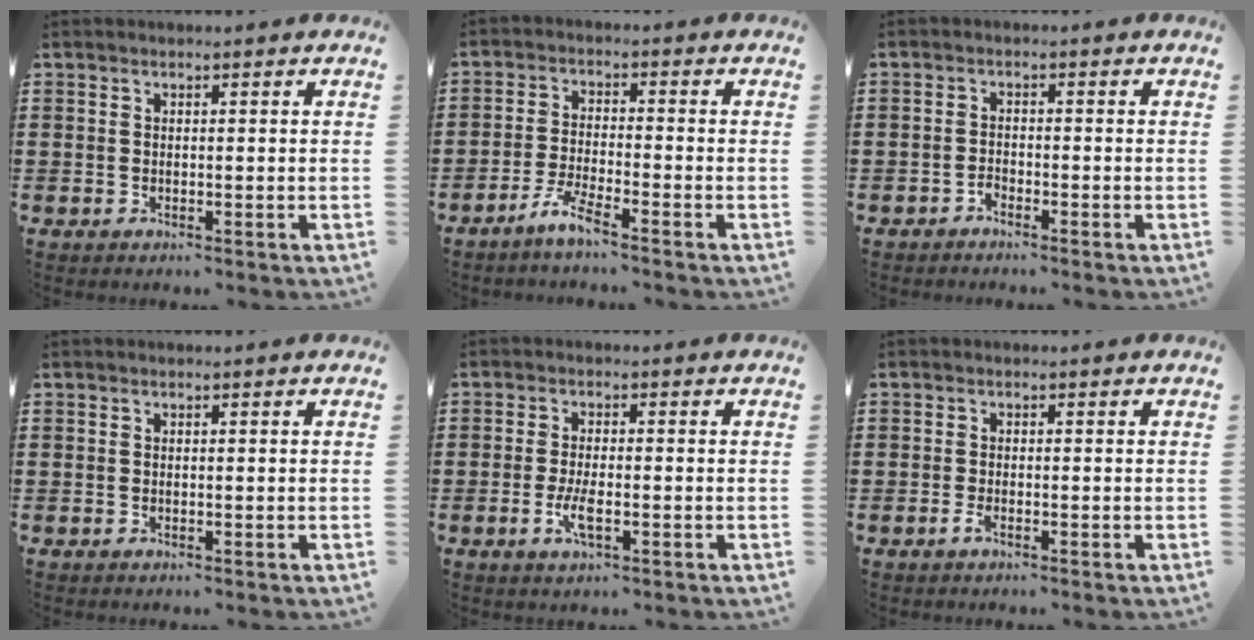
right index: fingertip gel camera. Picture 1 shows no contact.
{"total": 3.9, "force": [-3.2, -0.2, 2.3], "torque": [-0.062, -0.008, -0.066]}
{"total": 1.2, "force": [-1.2, 0.4, 0.1], "torque": [-0.006, 0.003, -0.025]}
{"total": 0.0}
{"total": 3.8, "force": [-1.1, 1.1, 3.4], "torque": [-0.071, -0.003, -0.023]}
{"total": 1.1, "force": [-0.7, 0.4, 0.8], "torque": [-0.023, -0.006, -0.014]}